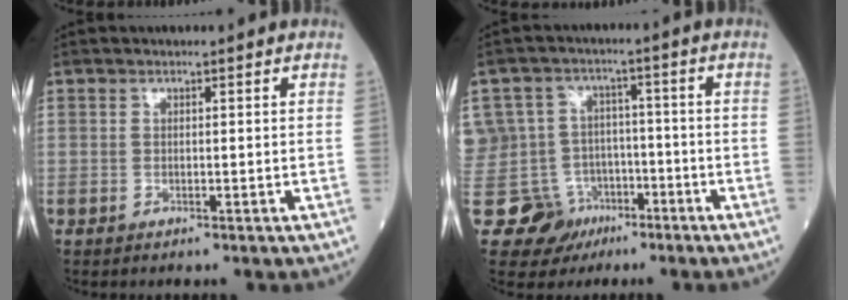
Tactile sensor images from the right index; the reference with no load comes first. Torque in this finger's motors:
{"motor_torque": [-0.12, 0.09, 0.00, -0.02]}